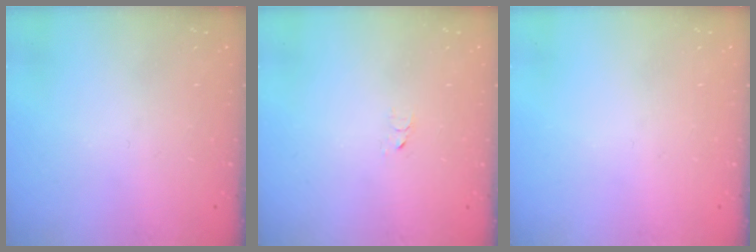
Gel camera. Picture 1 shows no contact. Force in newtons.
{"total": 2.7, "press": 2.7, "slide": 0.2}
{"total": 0.0}